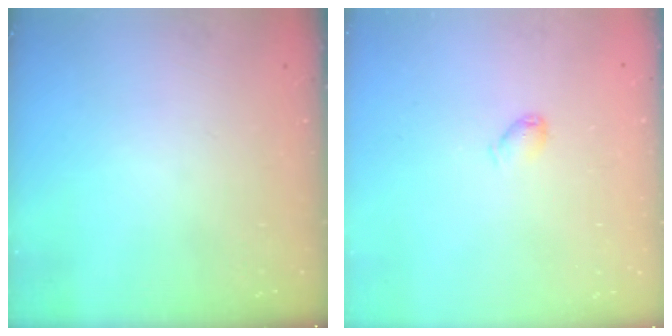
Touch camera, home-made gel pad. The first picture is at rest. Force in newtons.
{"total": 3.2, "press": 3.1, "slide": 0.4}